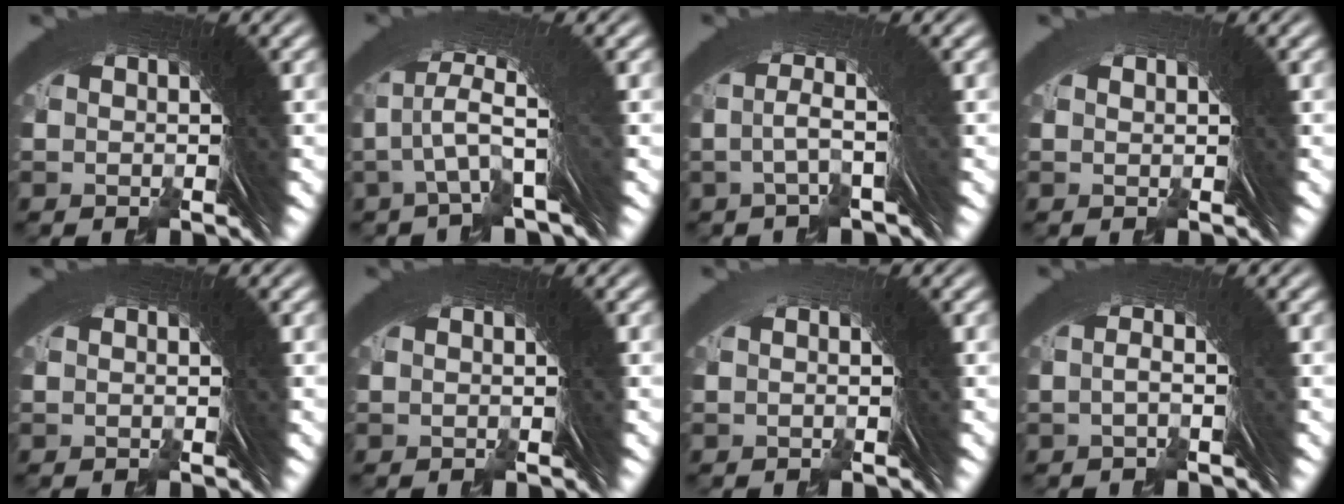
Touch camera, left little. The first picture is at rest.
{"total": 2.6, "force": [-0.2, 0.1, 2.6], "torque": [-0.047, -0.001, 0.004]}
{"total": 1.8, "force": [0.0, -0.7, 1.7], "torque": [-0.039, 0.002, 0.004]}
{"total": 0.7, "force": [-0.4, -0.4, -0.5], "torque": [0.011, 0.005, -0.004]}
{"total": 0.0}
{"total": 0.0}
{"total": 1.4, "force": [-0.6, -1.2, -0.3], "torque": [0.012, 0.008, -0.009]}
{"total": 1.2, "force": [-0.2, -0.7, 1.0], "torque": [-0.024, 0.007, -0.001]}